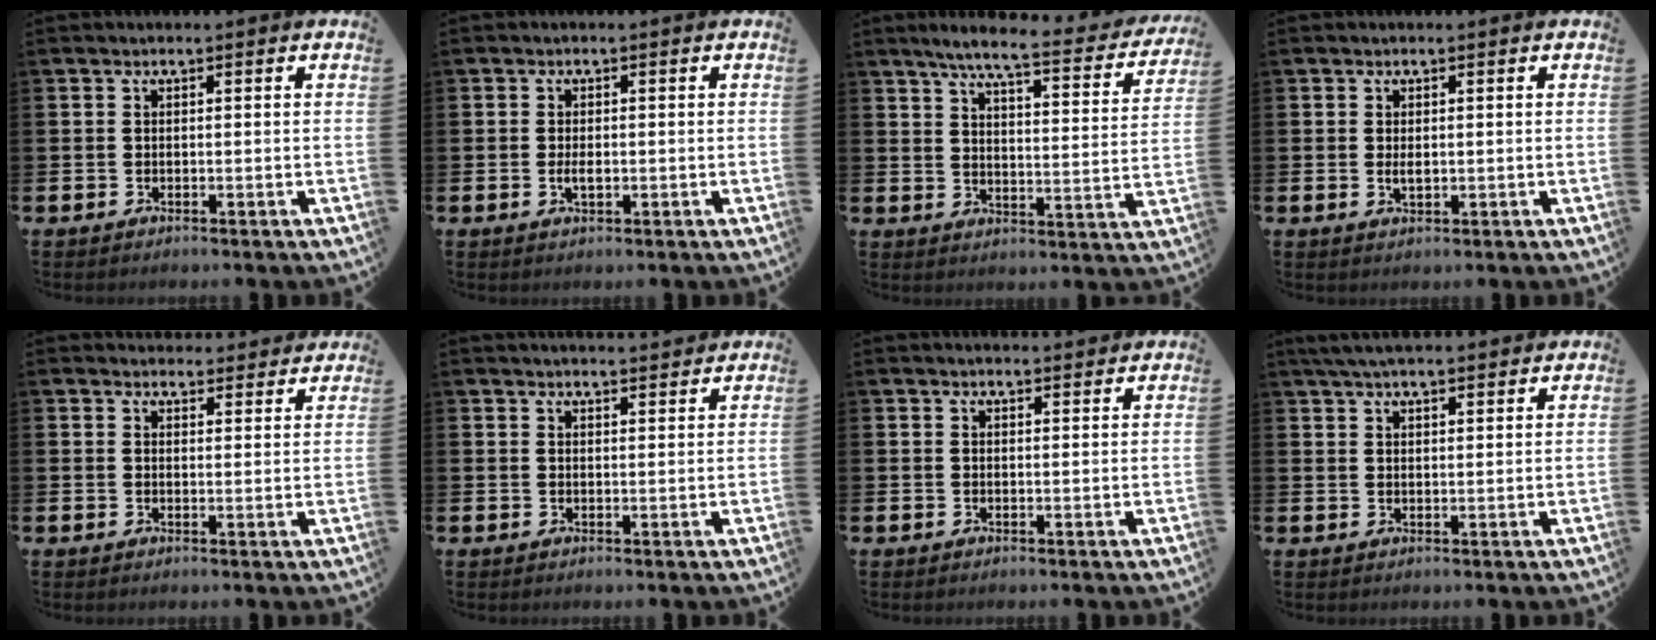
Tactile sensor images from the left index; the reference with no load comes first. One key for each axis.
{"total": 1.7, "fx": -0.2, "fy": 0.8, "fz": 1.5, "tx": -0.026, "ty": 0.001, "tz": -0.005}
{"total": 6.5, "fx": 5.6, "fy": 0.5, "fz": 3.3, "tx": -0.071, "ty": -0.041, "tz": 0.086}
{"total": 1.2, "fx": 0.2, "fy": 0.5, "fz": 1.0, "tx": -0.018, "ty": 0.002, "tz": 0.002}
{"total": 3.3, "fx": 3.2, "fy": 0.8, "fz": -0.1, "tx": 0.008, "ty": -0.020, "tz": 0.056}
{"total": 2.5, "fx": 2.5, "fy": -0.1, "fz": -0.1, "tx": -0.002, "ty": -0.014, "tz": 0.045}
{"total": 1.6, "fx": 1.6, "fy": 0.1, "fz": 0.0, "tx": 0.006, "ty": -0.008, "tz": 0.027}
{"total": 4.3, "fx": 3.9, "fy": 0.8, "fz": 1.5, "tx": -0.037, "ty": -0.006, "tz": 0.073}